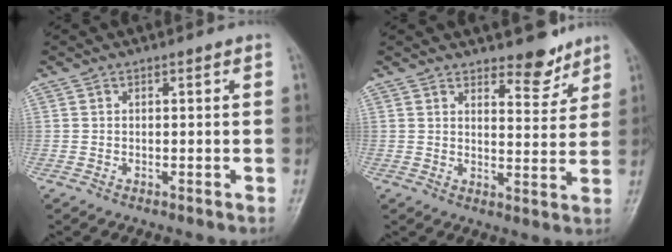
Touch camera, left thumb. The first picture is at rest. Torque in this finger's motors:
{"motor_torque": [-0.23, -0.14, -0.25, -0.28, -0.02]}